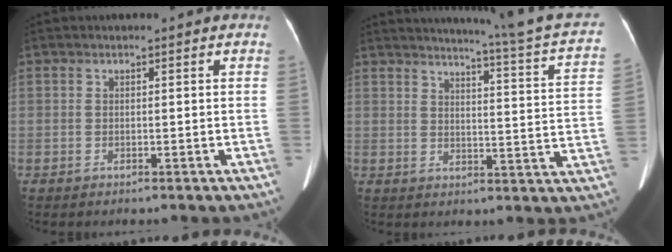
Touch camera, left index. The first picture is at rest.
{"total": 17.9, "force": [15.9, -1.4, 8.0], "torque": [-0.115, -0.074, 0.177]}